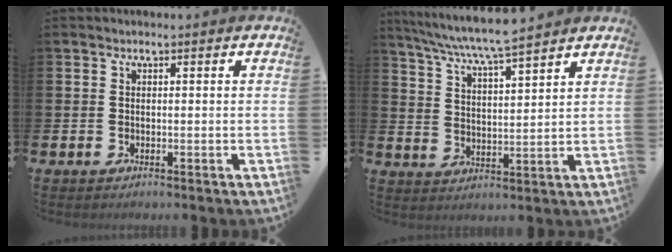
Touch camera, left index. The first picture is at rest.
{"total": 6.8, "force": [6.5, -0.2, 2.0], "torque": [-0.067, -0.036, 0.114]}